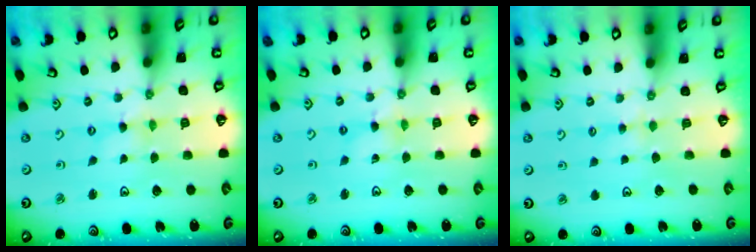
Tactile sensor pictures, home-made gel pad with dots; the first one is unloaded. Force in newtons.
{"total": 2.0, "press": 1.9, "slide": 0.3}
{"total": 2.1, "press": 2.1, "slide": 0.4}